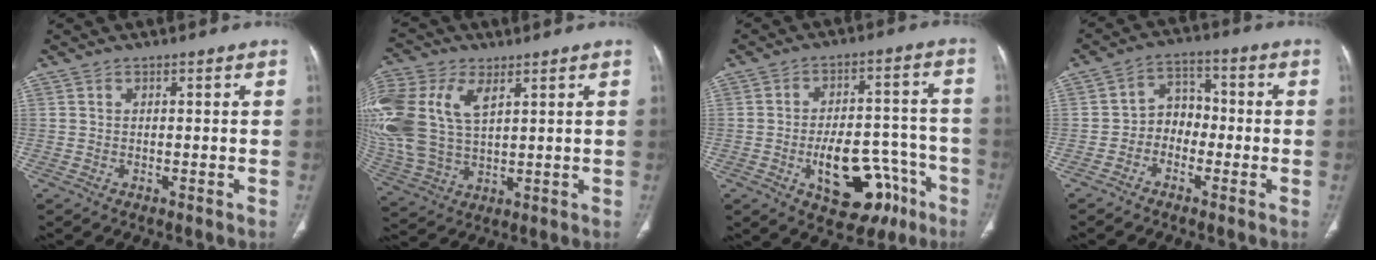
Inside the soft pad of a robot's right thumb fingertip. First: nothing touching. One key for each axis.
{"total": 21.1, "fx": 6.4, "fy": 12.9, "fz": 15.5, "tx": -0.389, "ty": 0.009, "tz": 0.125}
{"total": 16.8, "fx": -7.4, "fy": 9.1, "fz": 12.0, "tx": -0.139, "ty": 0.053, "tz": -0.094}
{"total": 6.1, "fx": -1.9, "fy": 5.0, "fz": 2.9, "tx": -0.016, "ty": 0.033, "tz": -0.049}